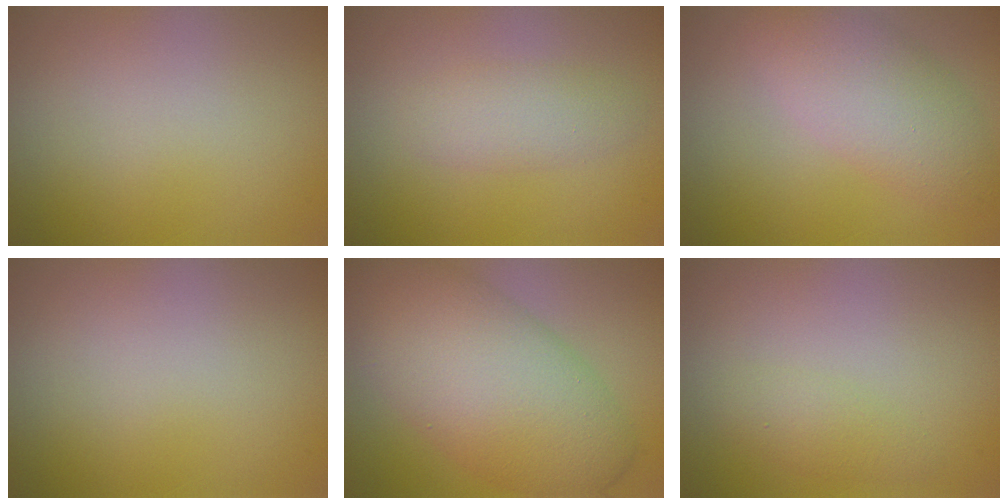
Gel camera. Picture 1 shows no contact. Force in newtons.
{"total": 2.4, "press": 2.4, "slide": 0.0}
{"total": 4.9, "press": 4.9, "slide": 0.4}
{"total": 0.0}
{"total": 10.0, "press": 10.0, "slide": 0.2}
{"total": 1.3, "press": 1.3, "slide": 0.1}